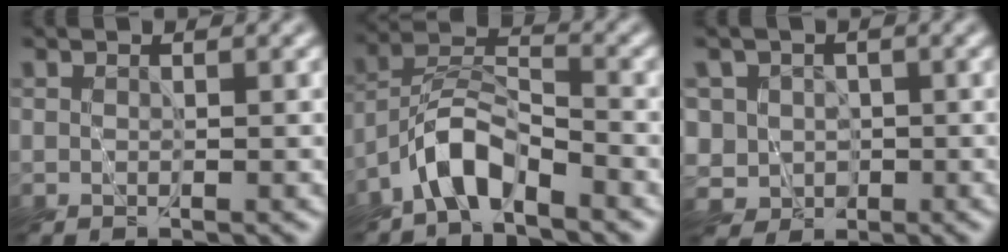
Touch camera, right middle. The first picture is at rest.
{"total": 5.1, "force": [-3.9, 1.6, 2.8], "torque": [-0.049, 0.009, -0.086]}
{"total": 2.9, "force": [-0.1, 2.9, 0.2], "torque": [0.004, 0.001, -0.013]}